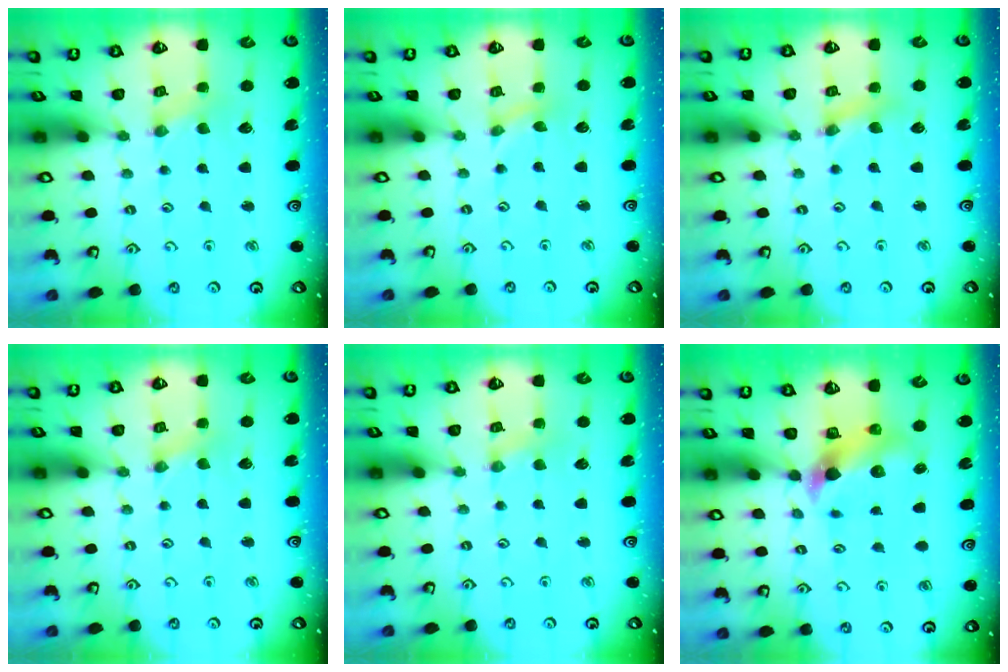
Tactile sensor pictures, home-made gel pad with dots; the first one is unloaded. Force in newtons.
{"total": 0.0}
{"total": 3.3, "press": 3.2, "slide": 0.4}
{"total": 0.0}
{"total": 1.3, "press": 1.3, "slide": 0.3}
{"total": 5.9, "press": 5.9, "slide": 0.9}